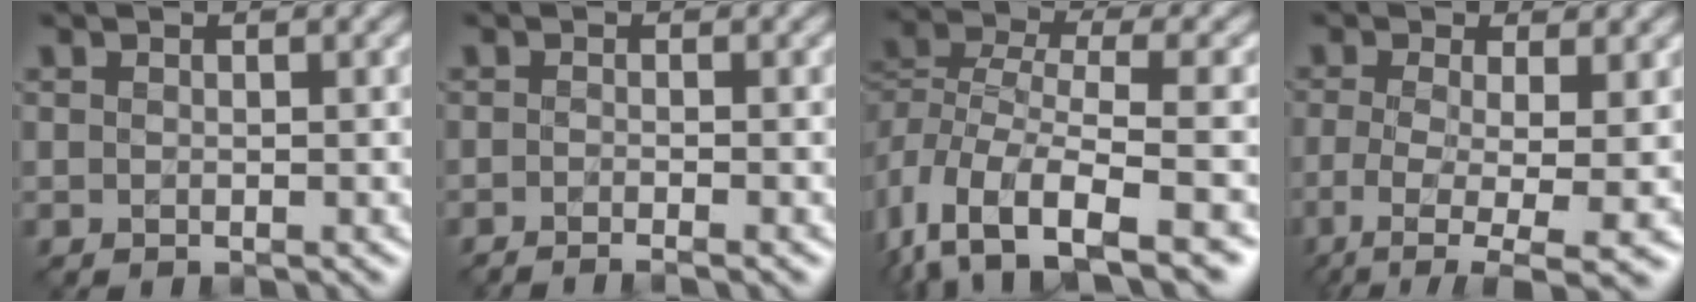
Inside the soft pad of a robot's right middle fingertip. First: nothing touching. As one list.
[{"total": 2.0, "force": [-1.3, 0.5, 1.5], "torque": [-0.010, -0.007, -0.030]}, {"total": 9.3, "force": [-4.3, 4.5, 7.0], "torque": [-0.140, -0.001, -0.076]}, {"total": 6.2, "force": [-2.4, 1.6, 5.5], "torque": [-0.102, -0.014, -0.044]}]